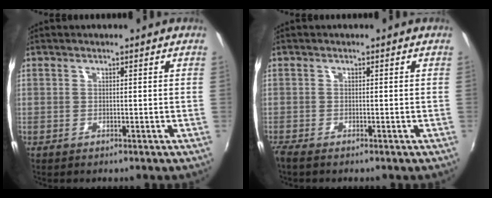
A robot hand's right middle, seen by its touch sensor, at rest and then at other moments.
{"total": 1.4, "force": [-1.2, 0.2, 0.7], "torque": [-0.016, -0.007, -0.025]}